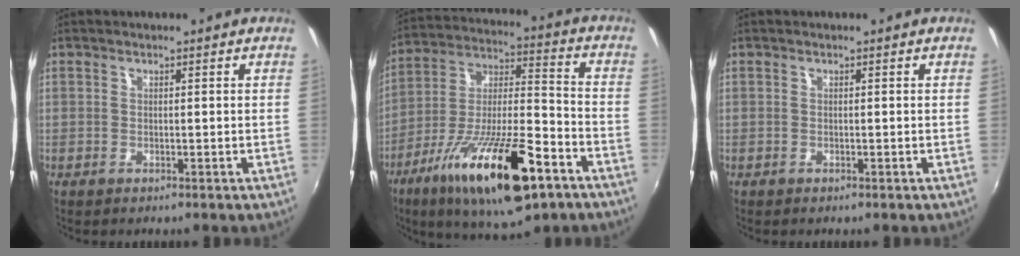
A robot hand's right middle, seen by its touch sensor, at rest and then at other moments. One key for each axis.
{"total": 23.3, "fx": -12.4, "fy": 6.5, "fz": 18.6, "tx": -0.327, "ty": -0.033, "tz": -0.207}
{"total": 0.0}